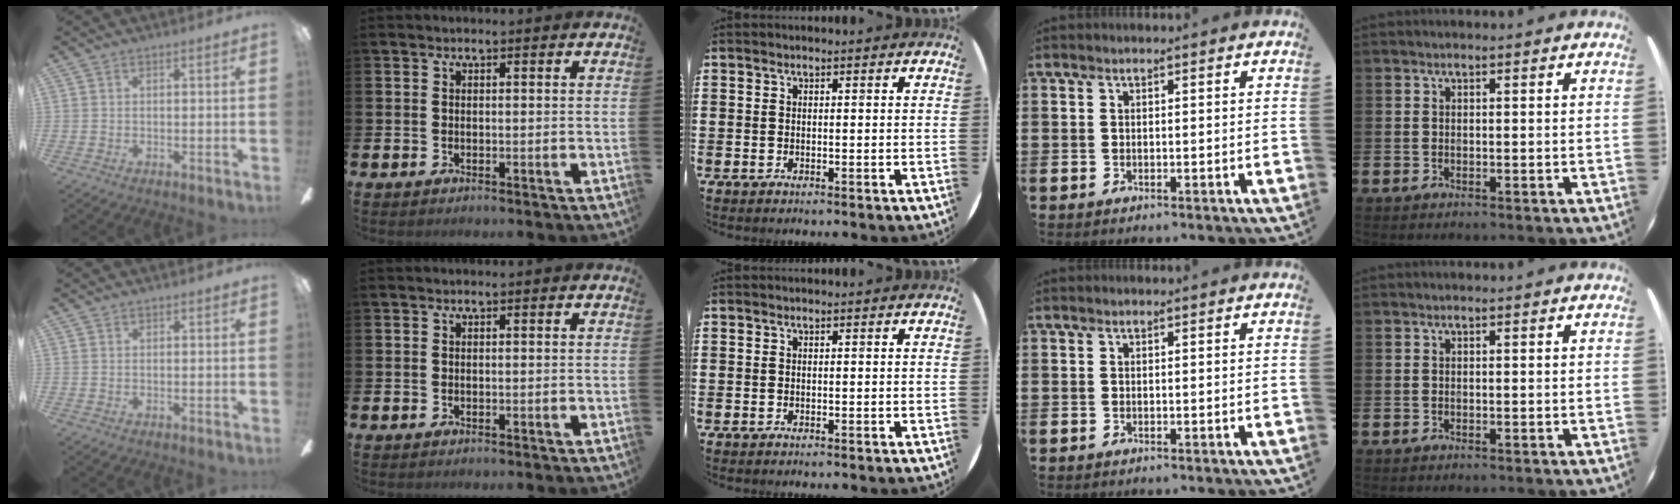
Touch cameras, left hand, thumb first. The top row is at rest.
{}